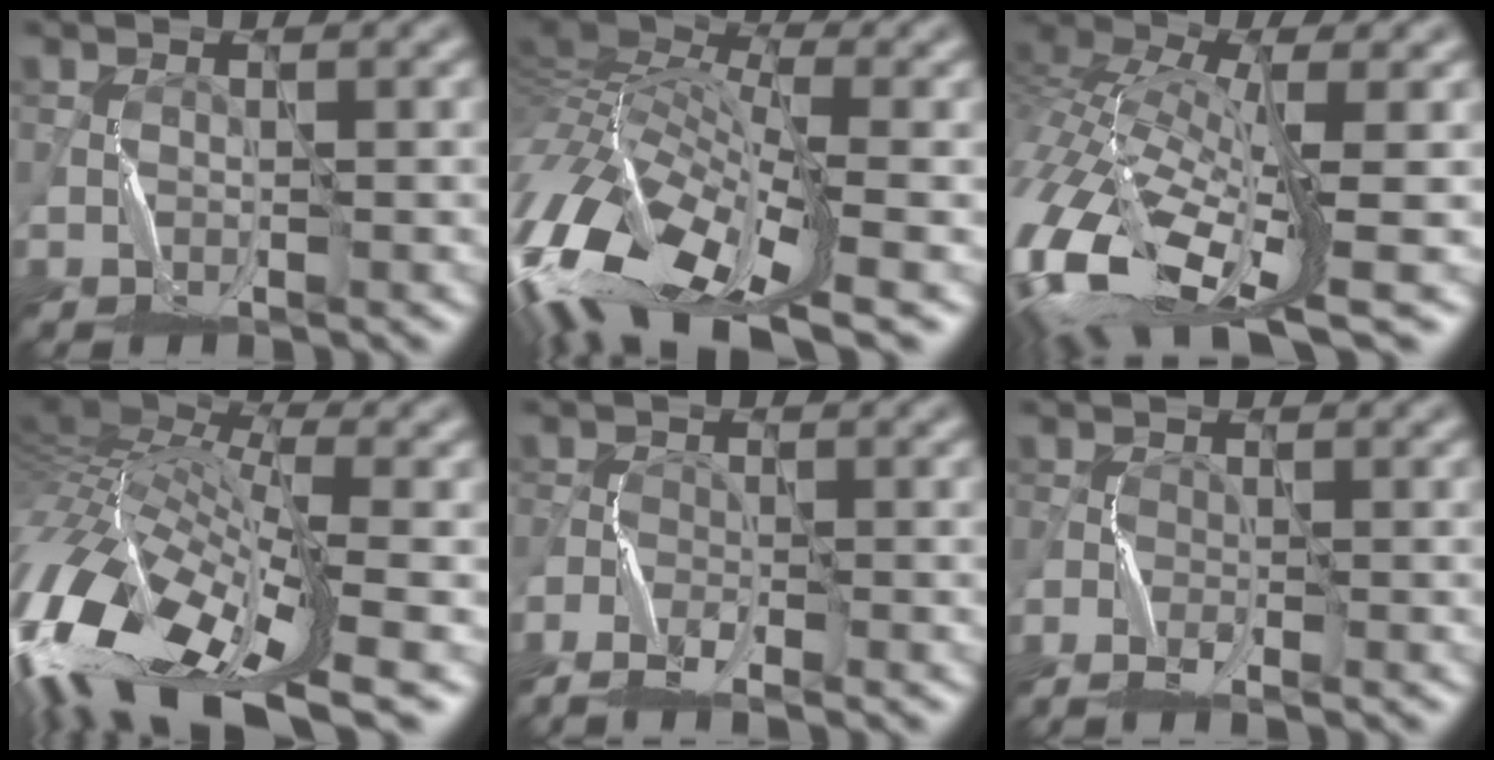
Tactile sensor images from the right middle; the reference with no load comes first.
{"total": 14.2, "force": [-6.1, 6.8, 10.9], "torque": [-0.257, 0.006, -0.115]}
{"total": 13.6, "force": [-4.6, 6.4, 11.0], "torque": [-0.270, -0.003, -0.085]}
{"total": 15.4, "force": [-6.7, 6.6, 12.2], "torque": [-0.278, 0.014, -0.122]}
{"total": 3.5, "force": [-2.9, 0.9, 1.7], "torque": [-0.035, -0.015, -0.065]}
{"total": 1.9, "force": [-1.7, 0.3, 0.7], "torque": [-0.018, -0.009, -0.041]}